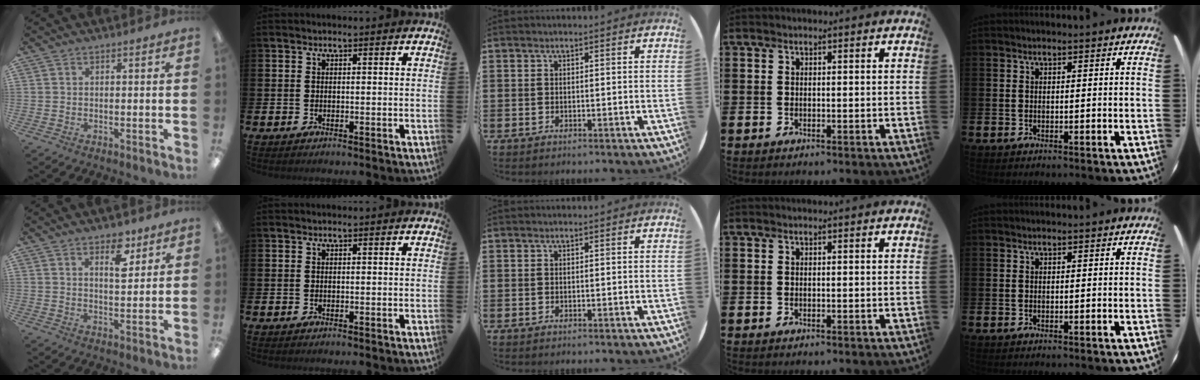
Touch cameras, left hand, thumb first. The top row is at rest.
{"thumb": {"total": 7.2, "force": [4.5, 3.3, 4.5], "torque": [-0.053, -0.021, 0.070]}}